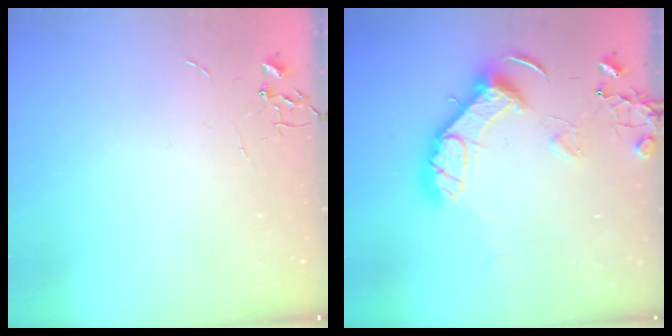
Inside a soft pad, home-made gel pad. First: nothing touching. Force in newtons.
{"total": 14.0, "press": 13.9, "slide": 1.0}